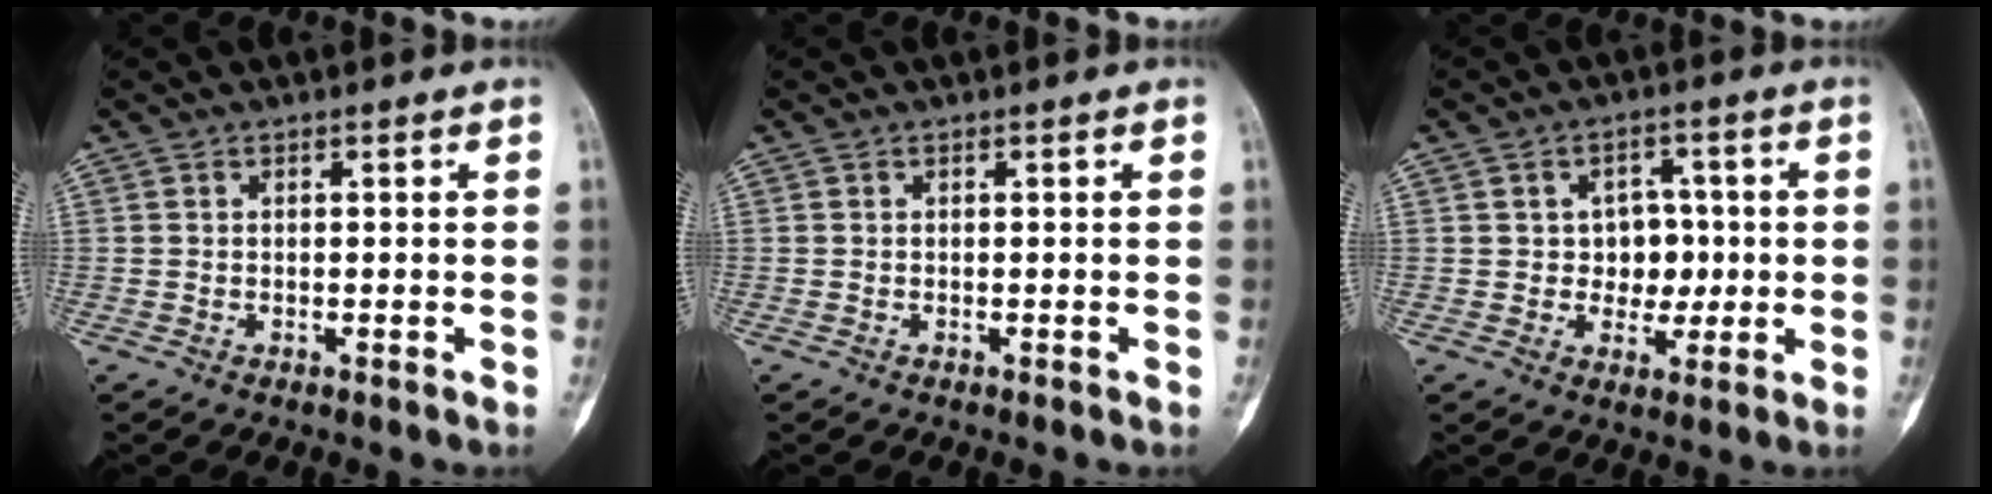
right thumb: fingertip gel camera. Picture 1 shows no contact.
{"total": 0.0}
{"total": 6.3, "force": [0.2, 5.1, 3.6], "torque": [-0.003, 0.005, 0.003]}